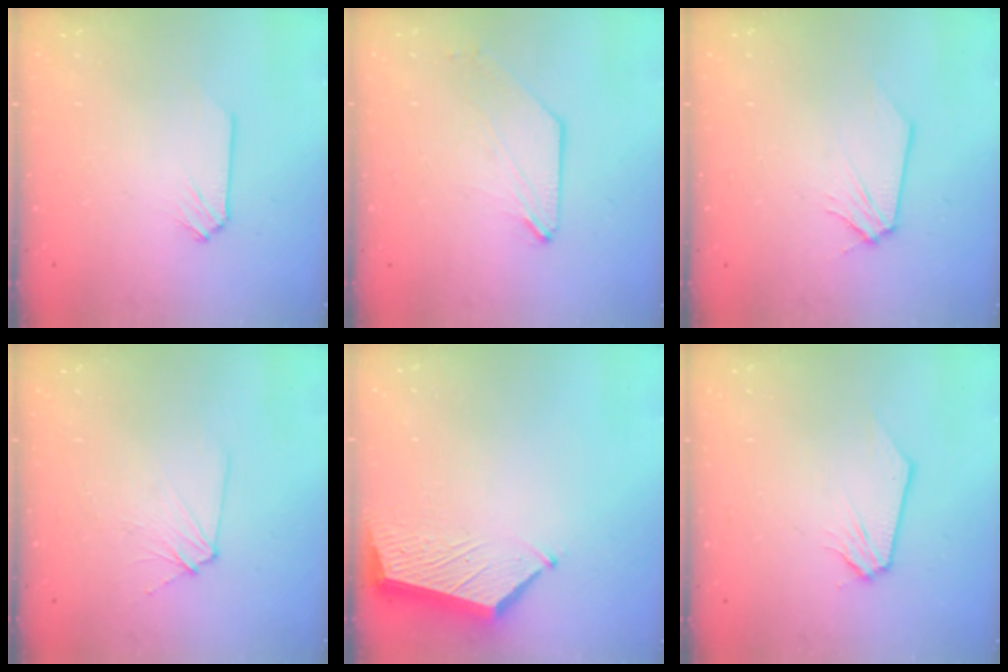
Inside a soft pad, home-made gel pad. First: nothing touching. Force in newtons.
{"total": 0.7, "press": 0.7, "slide": 0.1}
{"total": 0.6, "press": 0.6, "slide": 0.1}
{"total": 4.2, "press": 4.2, "slide": 0.5}
{"total": 6.8, "press": 6.7, "slide": 0.5}
{"total": 0.0}